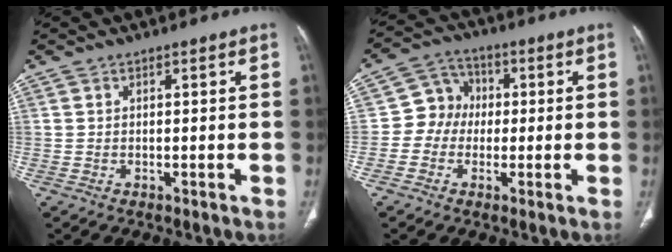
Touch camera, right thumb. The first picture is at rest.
{"total": 7.0, "force": [-0.4, 6.4, 2.8], "torque": [-0.014, 0.021, -0.022]}